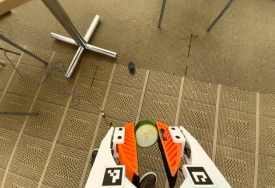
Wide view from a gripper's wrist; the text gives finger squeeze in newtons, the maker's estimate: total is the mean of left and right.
{"total": 7.4, "left": 7.1, "right": 7.7}